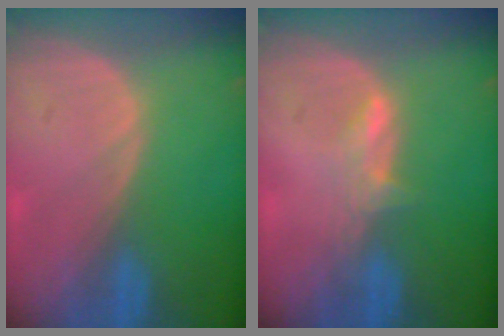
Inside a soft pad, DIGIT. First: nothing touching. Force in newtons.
{"total": 2.3, "press": 2.3, "slide": 0.4}